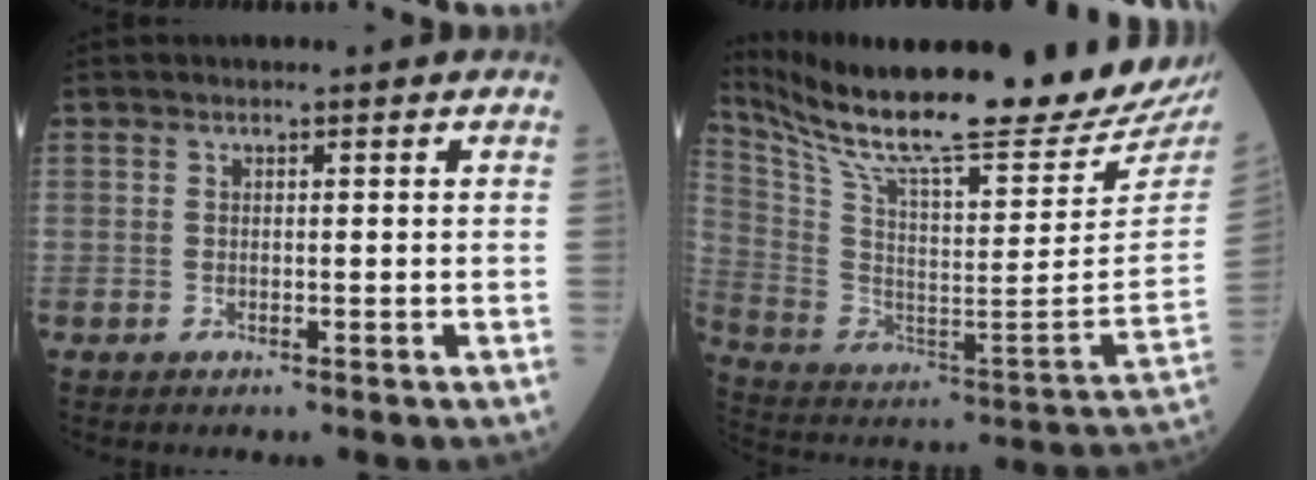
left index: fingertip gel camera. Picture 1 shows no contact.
{"total": 30.8, "force": [26.8, 1.4, 15.0], "torque": [-0.279, -0.107, 0.397]}